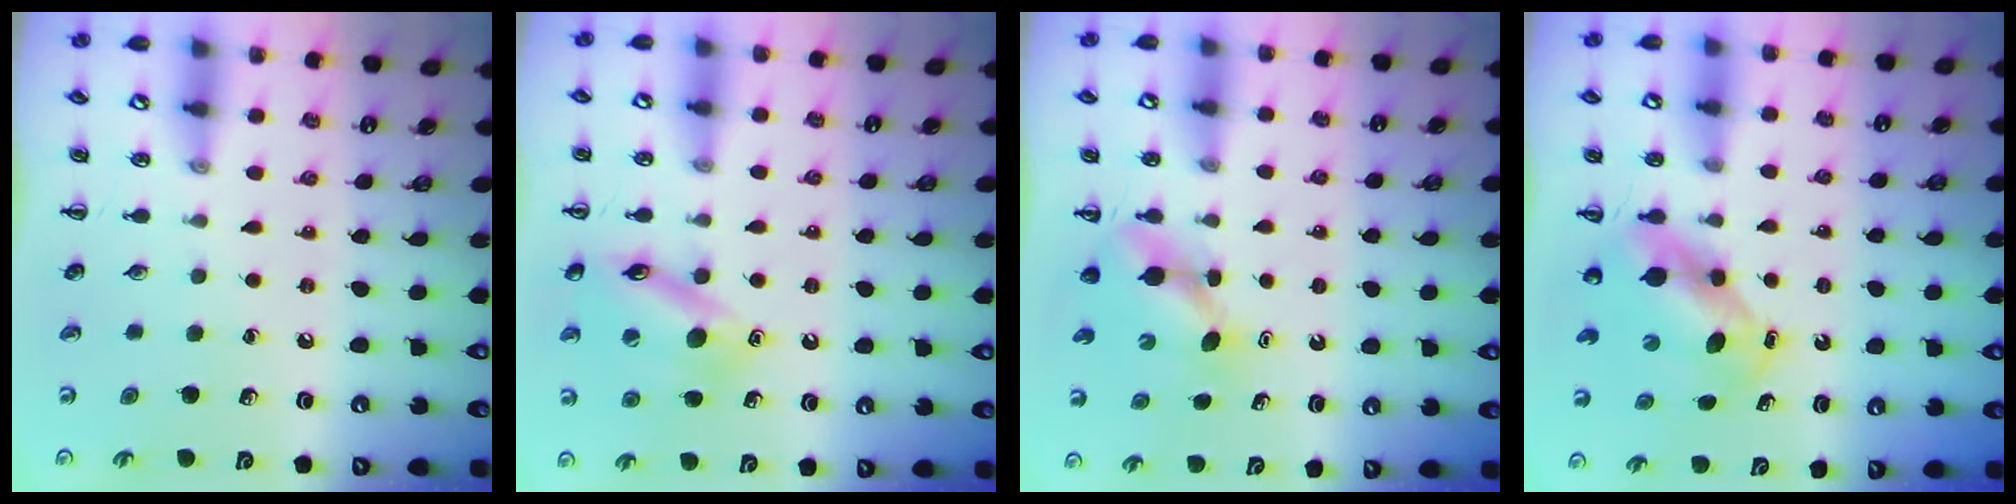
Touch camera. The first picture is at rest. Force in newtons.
{"total": 14.2, "press": 14.2, "slide": 1.4}
{"total": 4.6, "press": 4.5, "slide": 0.6}
{"total": 5.5, "press": 5.3, "slide": 1.4}